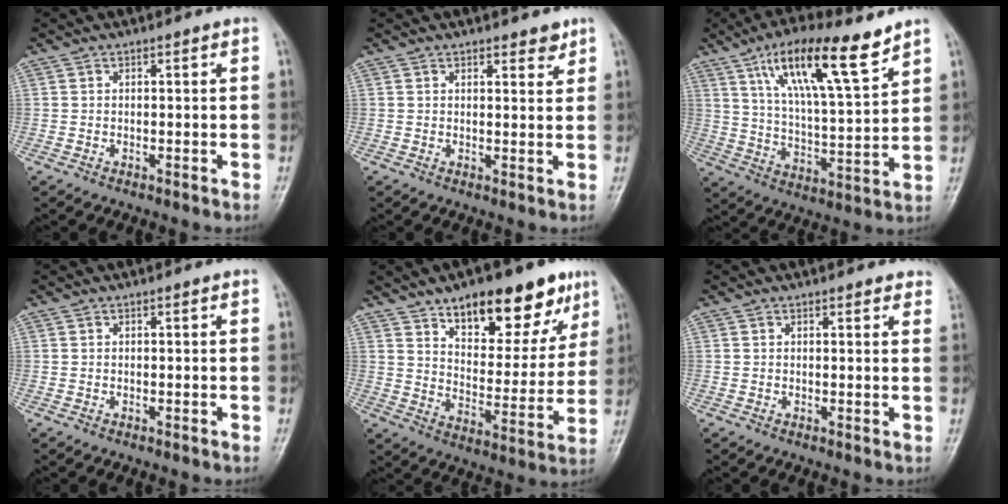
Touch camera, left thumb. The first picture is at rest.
{"total": 2.7, "force": [2.1, 1.1, 1.3], "torque": [-0.004, -0.014, 0.027]}
{"total": 16.9, "force": [10.2, 4.0, 12.9], "torque": [-0.209, -0.040, 0.184]}
{"total": 0.0}
{"total": 19.4, "force": [12.0, 8.9, 12.4], "torque": [-0.120, -0.053, 0.183]}
{"total": 3.8, "force": [3.3, 1.3, 1.3], "torque": [0.010, -0.007, 0.025]}